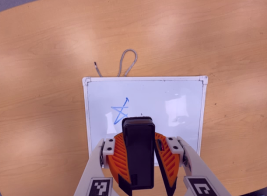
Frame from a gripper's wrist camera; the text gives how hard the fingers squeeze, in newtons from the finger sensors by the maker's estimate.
{"total": 11.0, "left": 10.3, "right": 11.6}